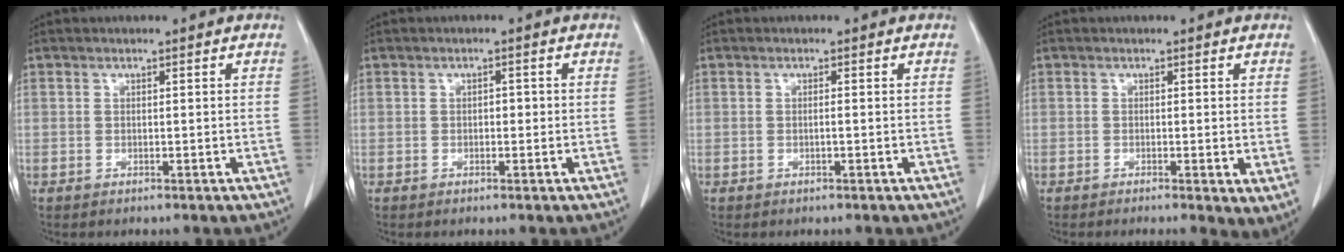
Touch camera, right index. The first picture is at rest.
{"total": 1.1, "force": [-0.1, 0.7, 0.9], "torque": [-0.008, 0.004, -0.002]}
{"total": 0.7, "force": [-0.1, 0.0, 0.7], "torque": [-0.013, 0.000, -0.002]}
{"total": 3.0, "force": [-0.7, 0.7, 2.9], "torque": [-0.033, -0.010, -0.011]}